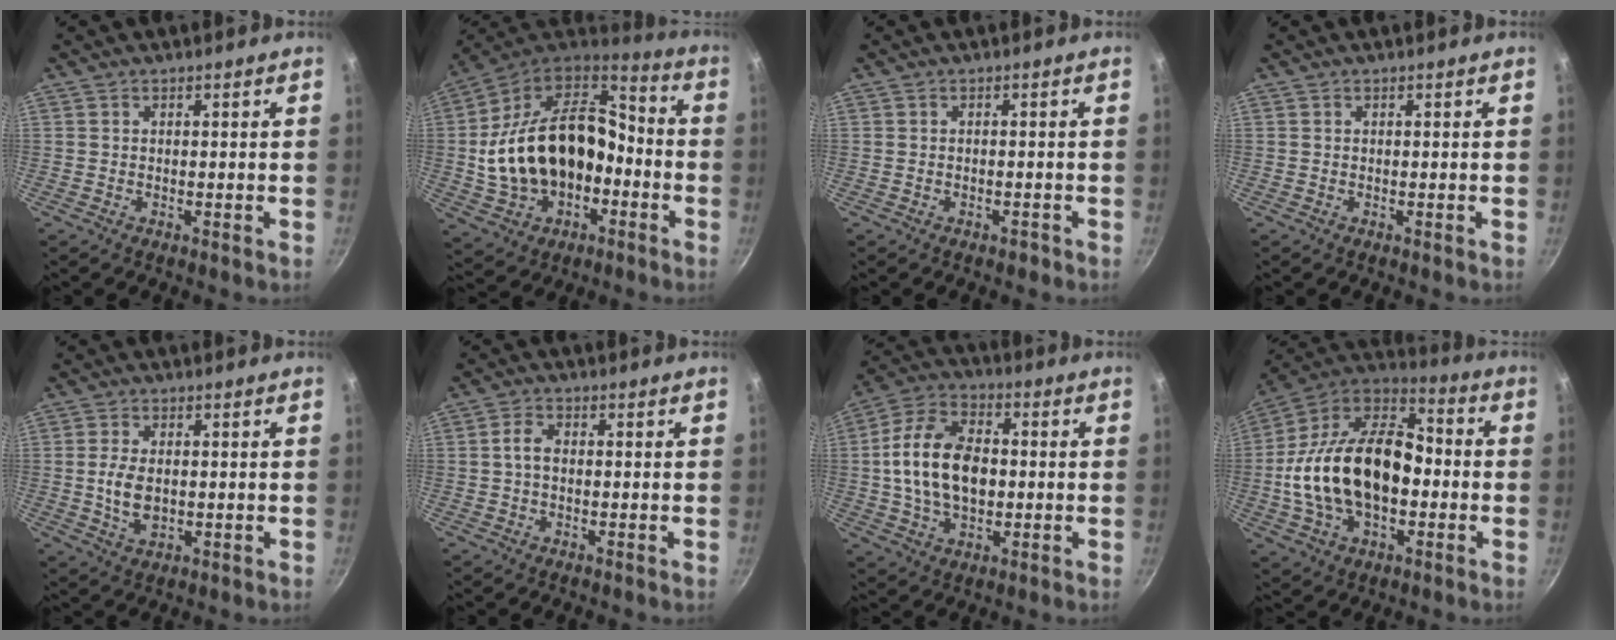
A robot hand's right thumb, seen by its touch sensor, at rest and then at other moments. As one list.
[{"total": 24.6, "force": [-3.6, 16.7, 17.6], "torque": [-0.297, 0.069, -0.051]}, {"total": 1.0, "force": [-0.7, 0.6, 0.4], "torque": [-0.002, 0.011, -0.004]}, {"total": 0.0}, {"total": 6.0, "force": [-0.1, 3.6, 4.8], "torque": [-0.091, 0.000, 0.002]}, {"total": 3.3, "force": [-0.1, 2.1, 2.6], "torque": [-0.051, 0.012, -0.007]}, {"total": 16.1, "force": [0.2, 10.2, 12.5], "torque": [-0.204, 0.023, -0.008]}, {"total": 25.2, "force": [-2.5, 15.8, 19.5], "torque": [-0.333, 0.053, -0.055]}]